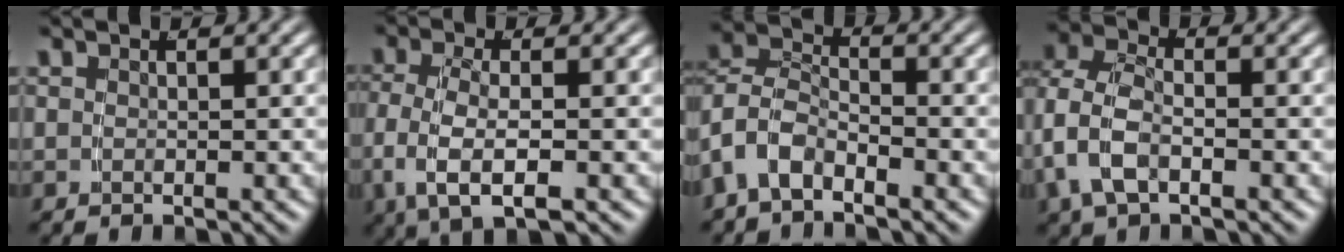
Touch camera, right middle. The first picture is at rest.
{"total": 5.5, "force": [-1.1, 2.9, 4.6], "torque": [-0.106, -0.015, -0.011]}
{"total": 8.1, "force": [-2.5, 7.2, 2.8], "torque": [-0.098, -0.027, -0.053]}
{"total": 5.7, "force": [-0.3, 4.3, 3.7], "torque": [-0.102, -0.013, -0.005]}